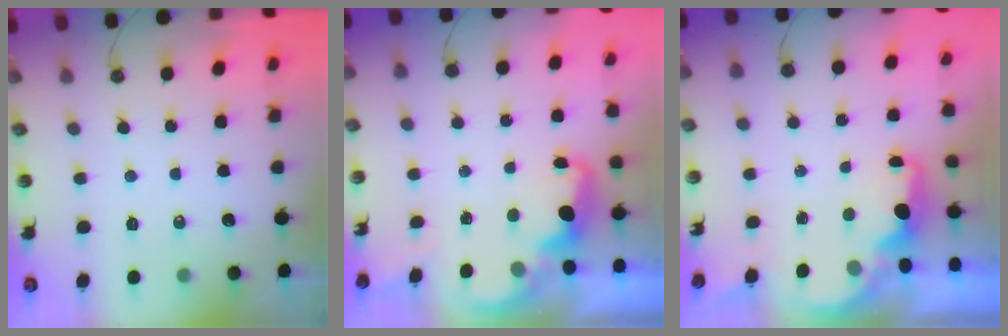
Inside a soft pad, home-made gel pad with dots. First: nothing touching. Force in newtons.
{"total": 2.2, "press": 2.1, "slide": 0.6}
{"total": 2.0, "press": 1.9, "slide": 0.6}